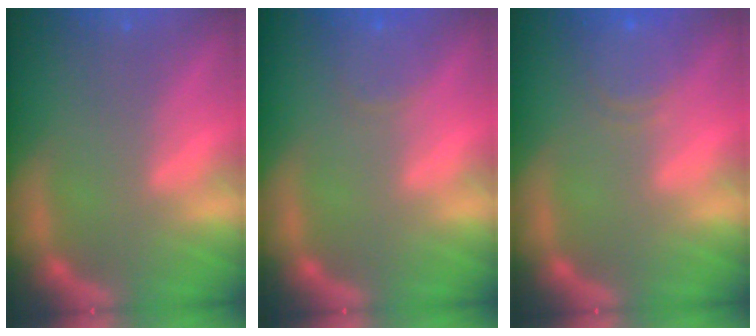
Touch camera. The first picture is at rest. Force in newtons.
{"total": 2.4}
{"total": 4.0}